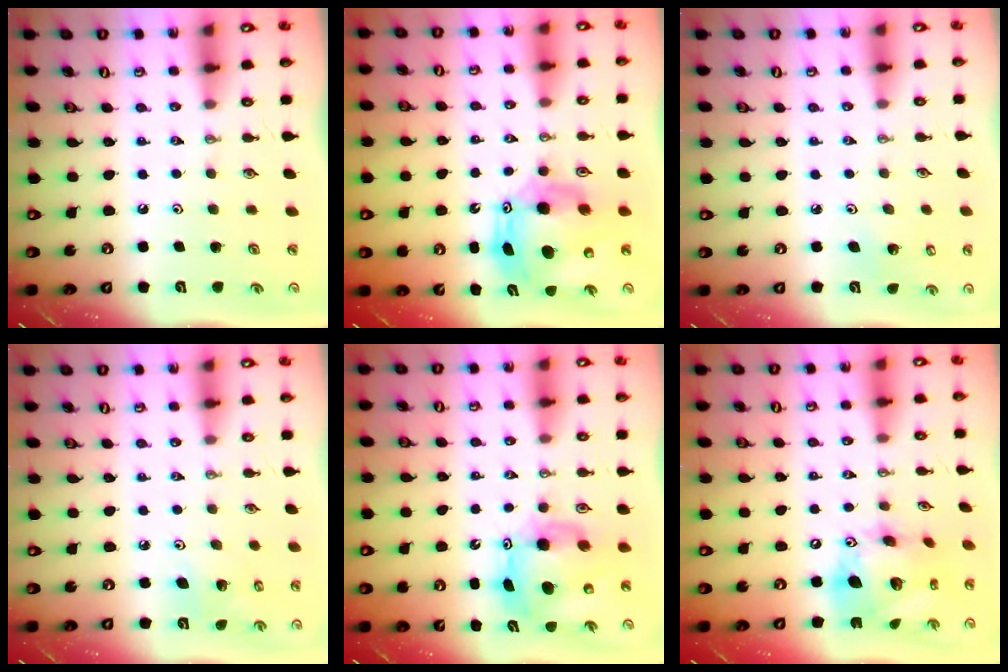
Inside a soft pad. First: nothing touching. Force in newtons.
{"total": 12.9, "press": 12.8, "slide": 1.4}
{"total": 2.9, "press": 2.8, "slide": 1.0}
{"total": 4.7, "press": 4.5, "slide": 1.6}
{"total": 9.9, "press": 9.8, "slide": 1.3}
{"total": 17.7, "press": 17.6, "slide": 1.8}